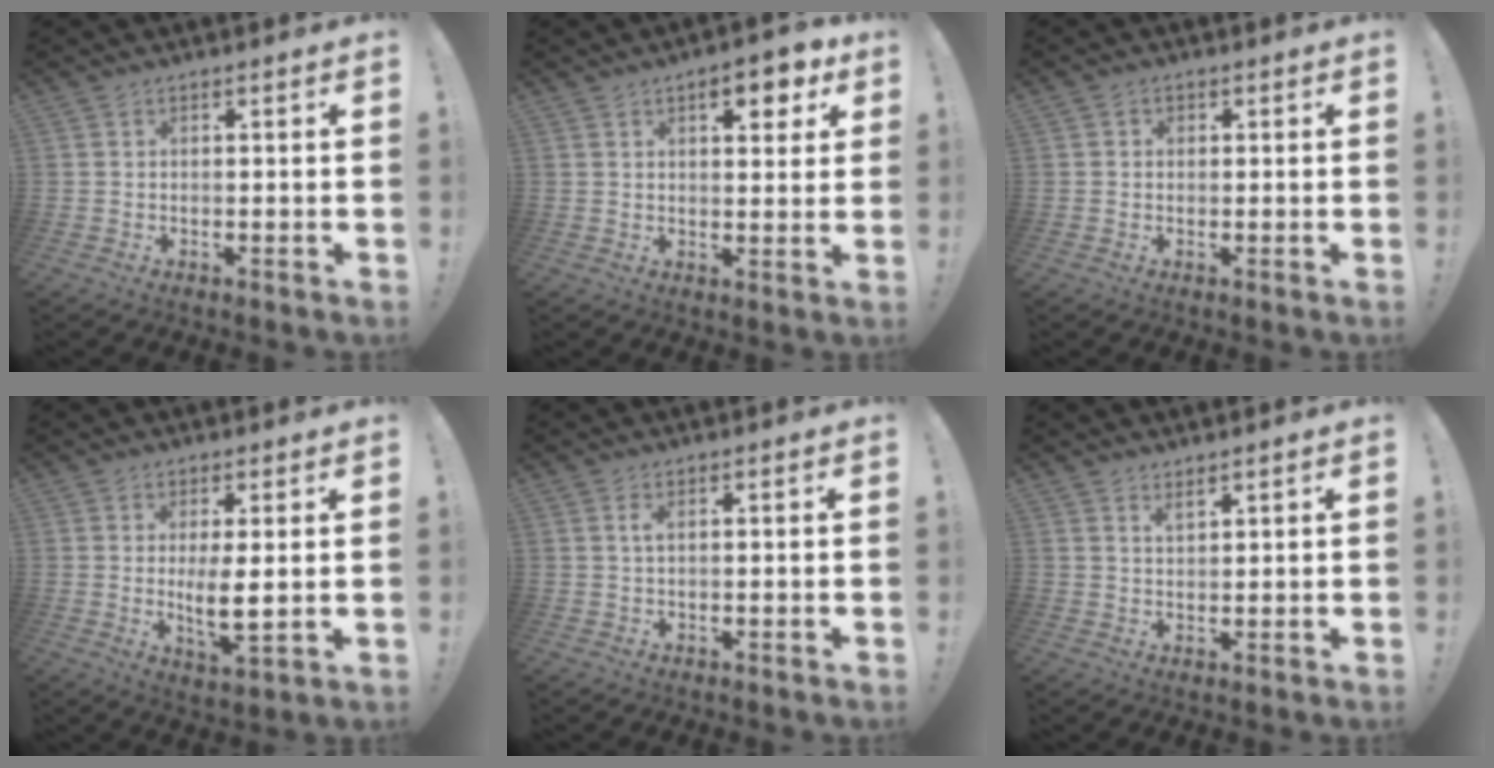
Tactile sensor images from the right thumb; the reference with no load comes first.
{"total": 7.9, "force": [4.2, 3.5, 5.8], "torque": [-0.068, -0.013, 0.066]}
{"total": 1.4, "force": [0.0, 1.3, 0.5], "torque": [-0.003, 0.002, -0.003]}
{"total": 7.3, "force": [0.6, 1.9, 7.0], "torque": [-0.126, -0.020, 0.009]}
{"total": 1.5, "force": [0.4, 0.2, 1.5], "torque": [-0.034, 0.004, 0.006]}
{"total": 1.9, "force": [1.6, 0.5, 0.8], "torque": [-0.004, -0.011, 0.027]}